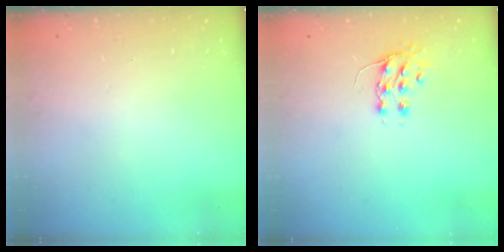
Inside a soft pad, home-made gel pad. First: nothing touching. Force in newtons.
{"total": 7.6, "press": 7.5, "slide": 0.9}